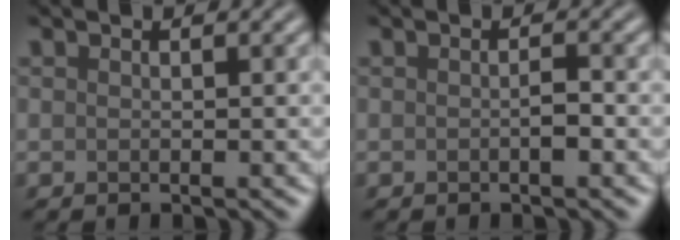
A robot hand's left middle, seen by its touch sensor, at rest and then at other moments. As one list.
[{"total": 1.0, "force": [-0.3, 0.2, 1.0], "torque": [-0.017, 0.003, -0.005]}]